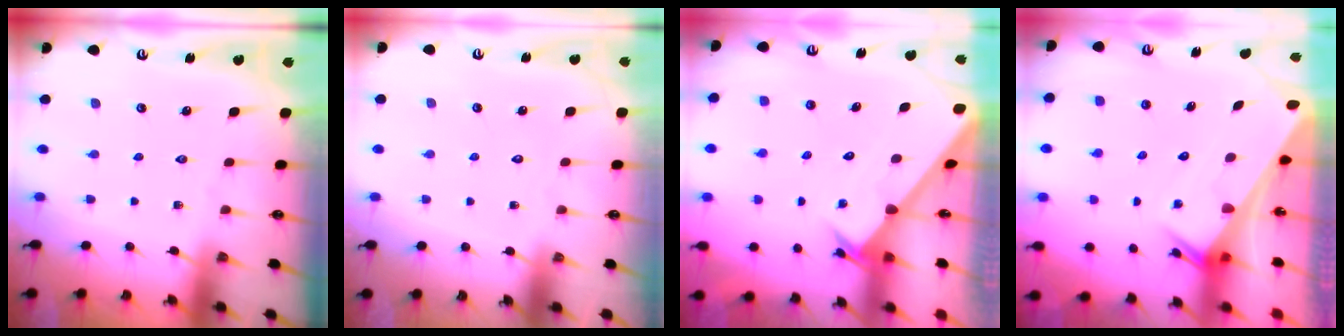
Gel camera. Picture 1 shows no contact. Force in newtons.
{"total": 1.7, "press": 1.7, "slide": 0.1}
{"total": 2.5, "press": 2.5, "slide": 0.2}
{"total": 2.5, "press": 2.5, "slide": 0.1}